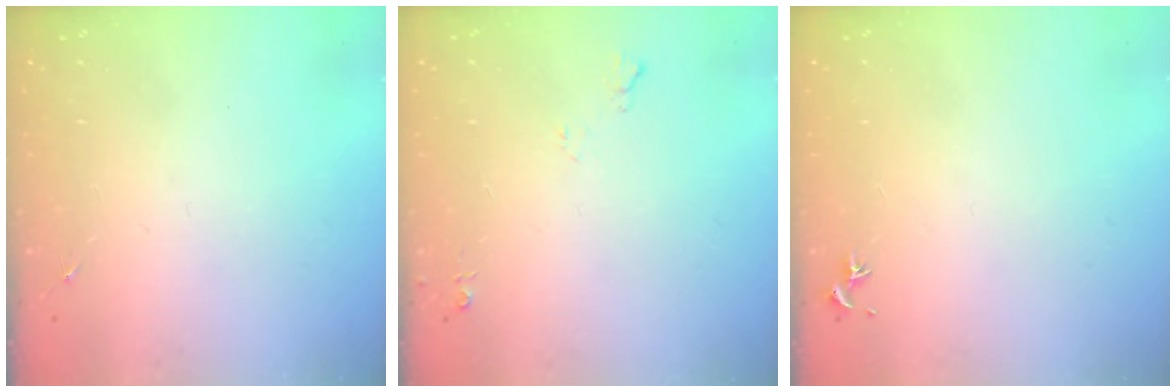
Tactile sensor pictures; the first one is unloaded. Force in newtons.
{"total": 4.9, "press": 4.8, "slide": 0.9}
{"total": 0.8, "press": 0.7, "slide": 0.3}